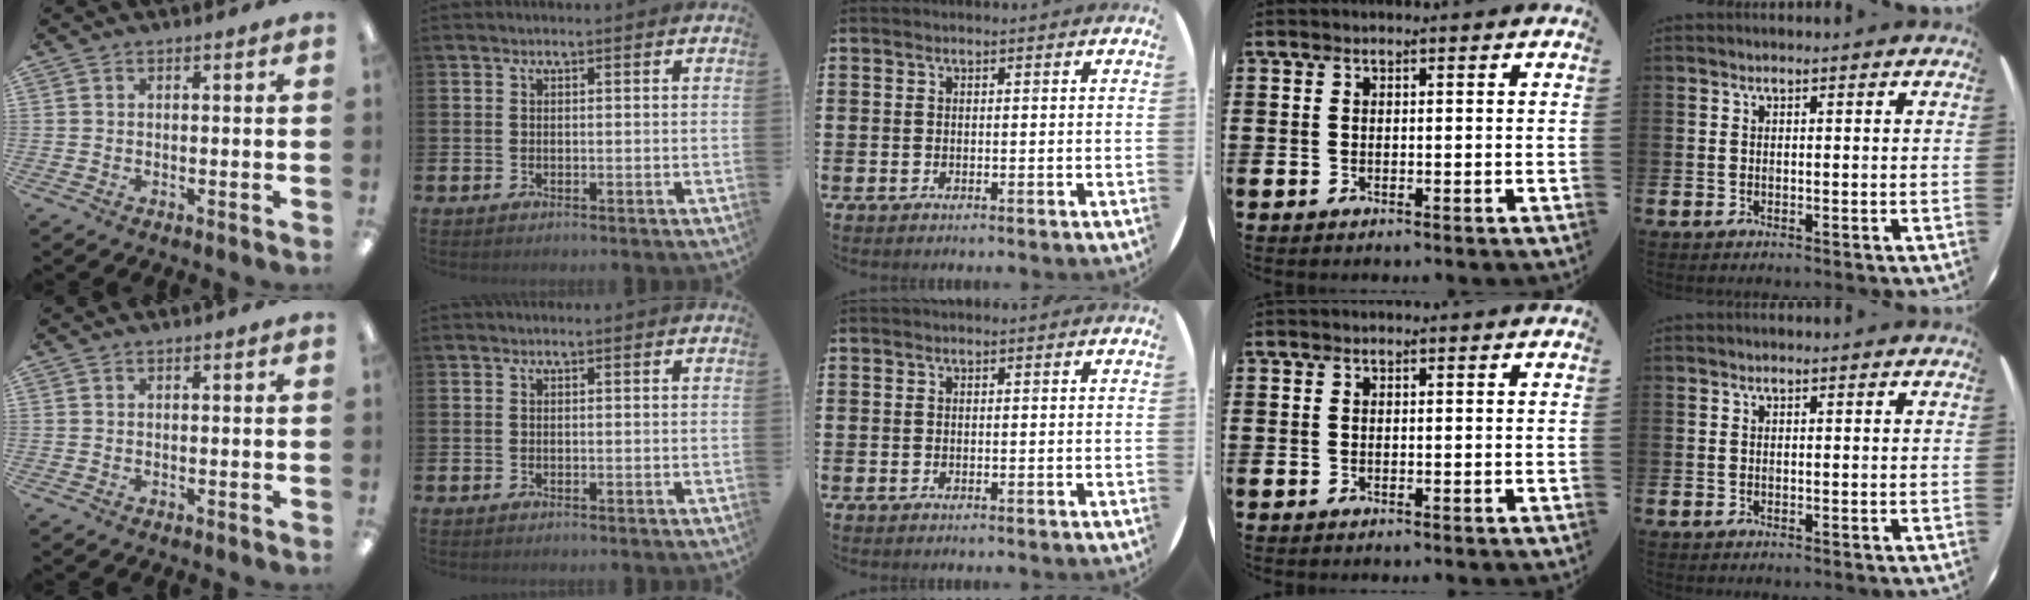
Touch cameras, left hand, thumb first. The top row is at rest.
{}